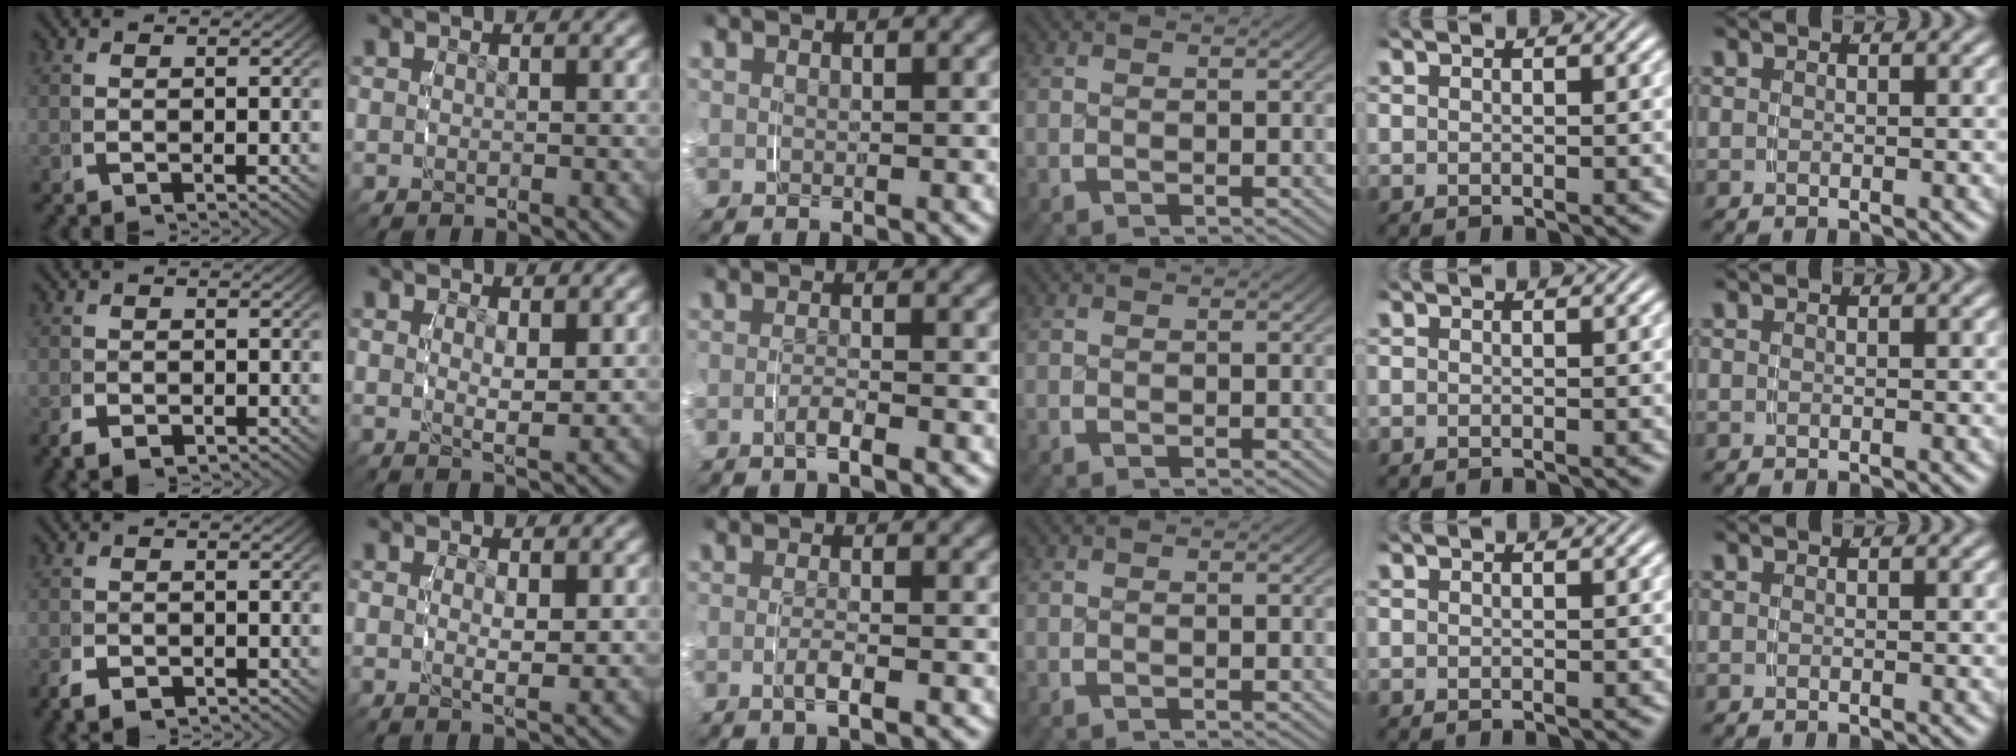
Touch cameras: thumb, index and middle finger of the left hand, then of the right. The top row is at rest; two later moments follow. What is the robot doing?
{"motion": "grasp_and_lifting", "object": "toothpaste"}